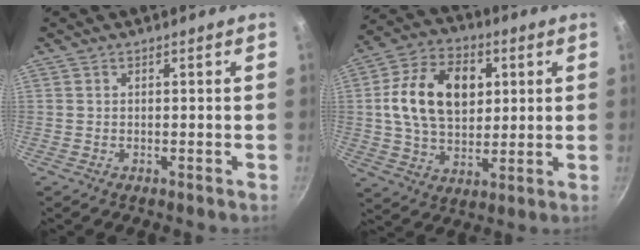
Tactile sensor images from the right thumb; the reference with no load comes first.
{"total": 17.1, "force": [3.5, 11.7, 12.0], "torque": [-0.185, 0.005, 0.051]}